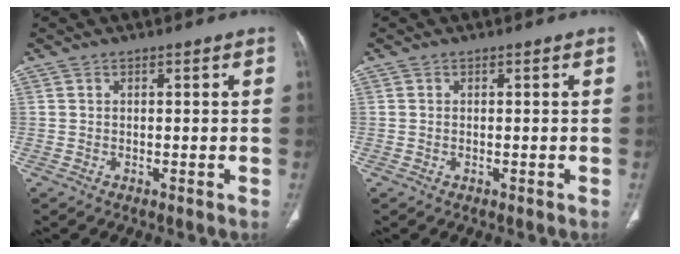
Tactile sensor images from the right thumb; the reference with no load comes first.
{"total": 0.0}